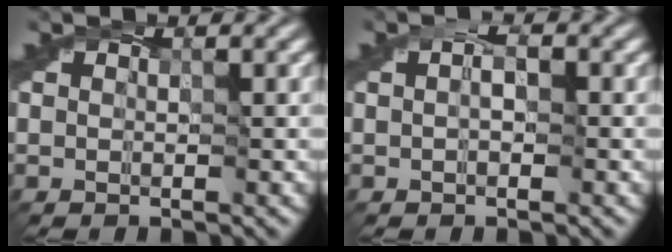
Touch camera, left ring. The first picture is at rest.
{"total": 1.1, "force": [0.1, 0.4, 1.1], "torque": [-0.017, 0.004, 0.001]}